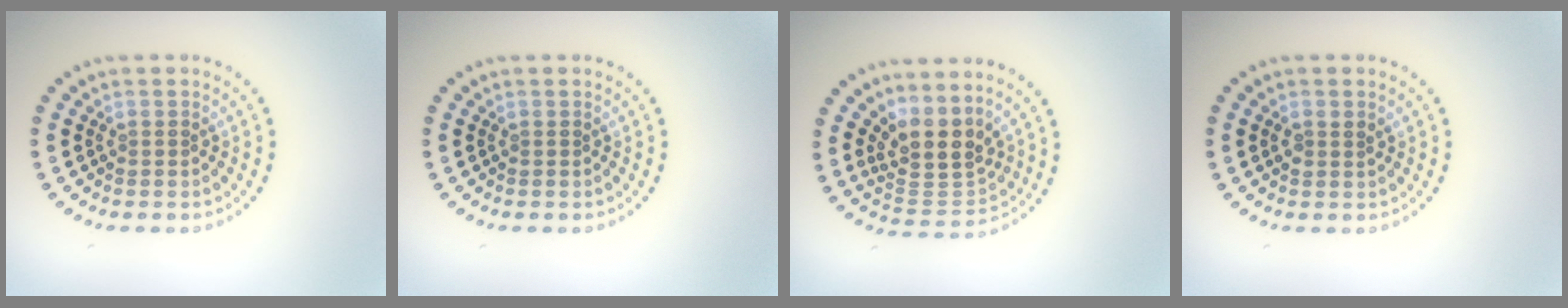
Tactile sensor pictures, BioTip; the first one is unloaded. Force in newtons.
{"total": 0.0}
{"total": 4.1, "press": 3.4, "slide": 2.4}
{"total": 1.1, "press": 1.0, "slide": 0.4}